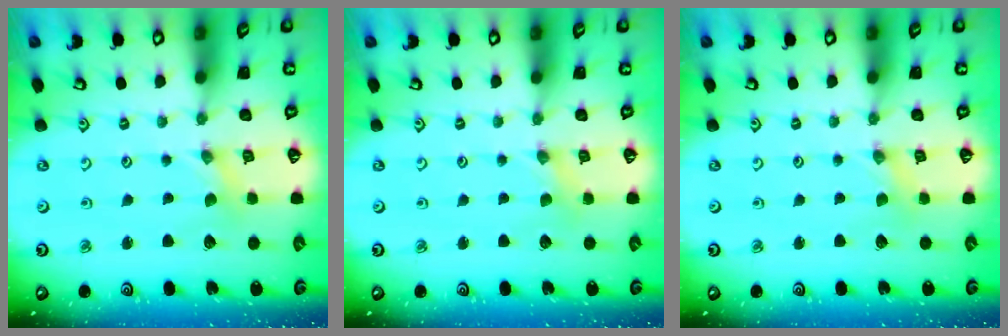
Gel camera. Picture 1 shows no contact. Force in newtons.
{"total": 0.0}
{"total": 0.0}